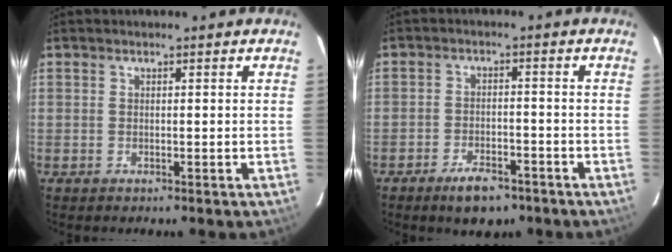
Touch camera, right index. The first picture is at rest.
{"total": 6.8, "force": [-4.9, 3.1, 3.6], "torque": [-0.078, 0.004, -0.072]}